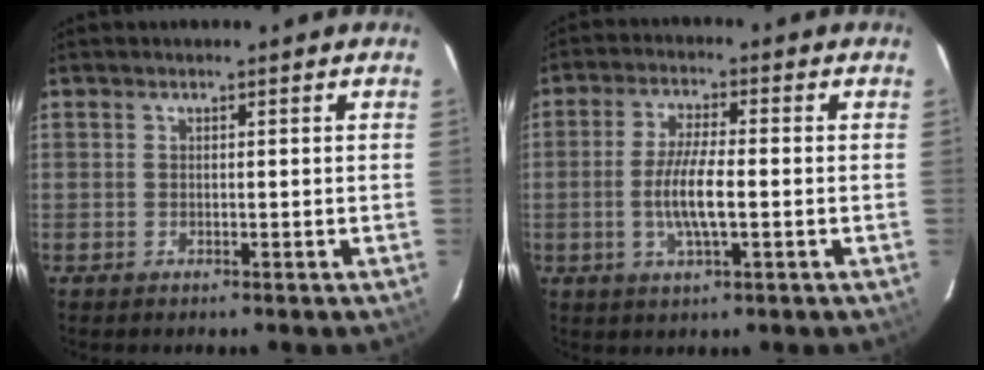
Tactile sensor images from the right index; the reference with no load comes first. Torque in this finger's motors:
{"motor_torque": [1.50, -0.36, 0.71, 0.19]}